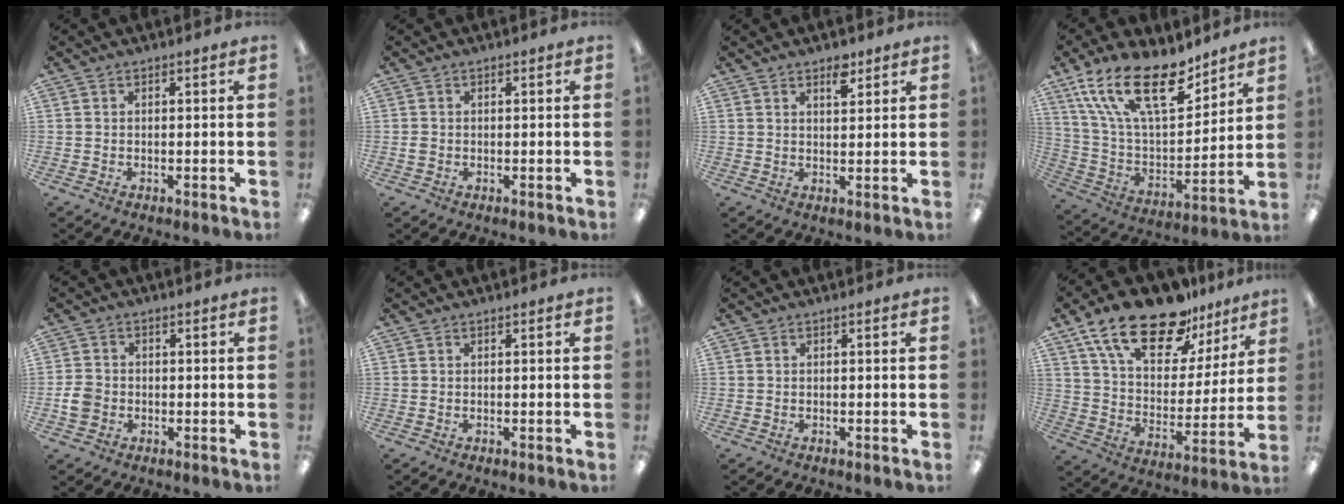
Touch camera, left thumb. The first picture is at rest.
{"total": 1.2, "force": [0.0, 1.0, 0.6], "torque": [-0.011, 0.004, 0.000]}
{"total": 3.9, "force": [3.0, 1.7, 1.9], "torque": [-0.012, -0.016, 0.047]}
{"total": 22.4, "force": [14.3, 9.4, 14.5], "torque": [-0.277, -0.079, 0.250]}
{"total": 4.4, "force": [-0.9, 3.7, 2.2], "torque": [-0.043, 0.007, -0.015]}
{"total": 0.0}
{"total": 0.0}
{"total": 20.8, "force": [15.0, 9.1, 11.2], "torque": [-0.199, -0.089, 0.263]}